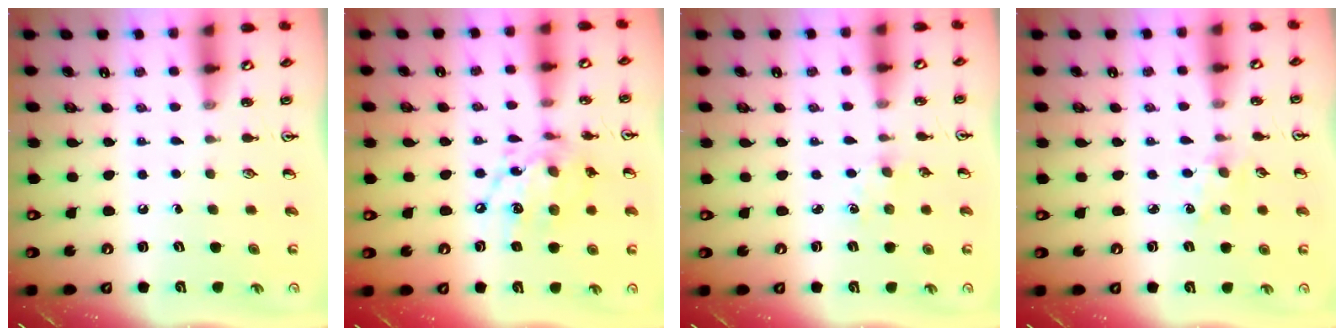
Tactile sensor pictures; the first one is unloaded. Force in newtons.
{"total": 12.8, "press": 12.8, "slide": 0.9}
{"total": 2.4, "press": 2.4, "slide": 0.4}
{"total": 2.8, "press": 2.8, "slide": 0.5}